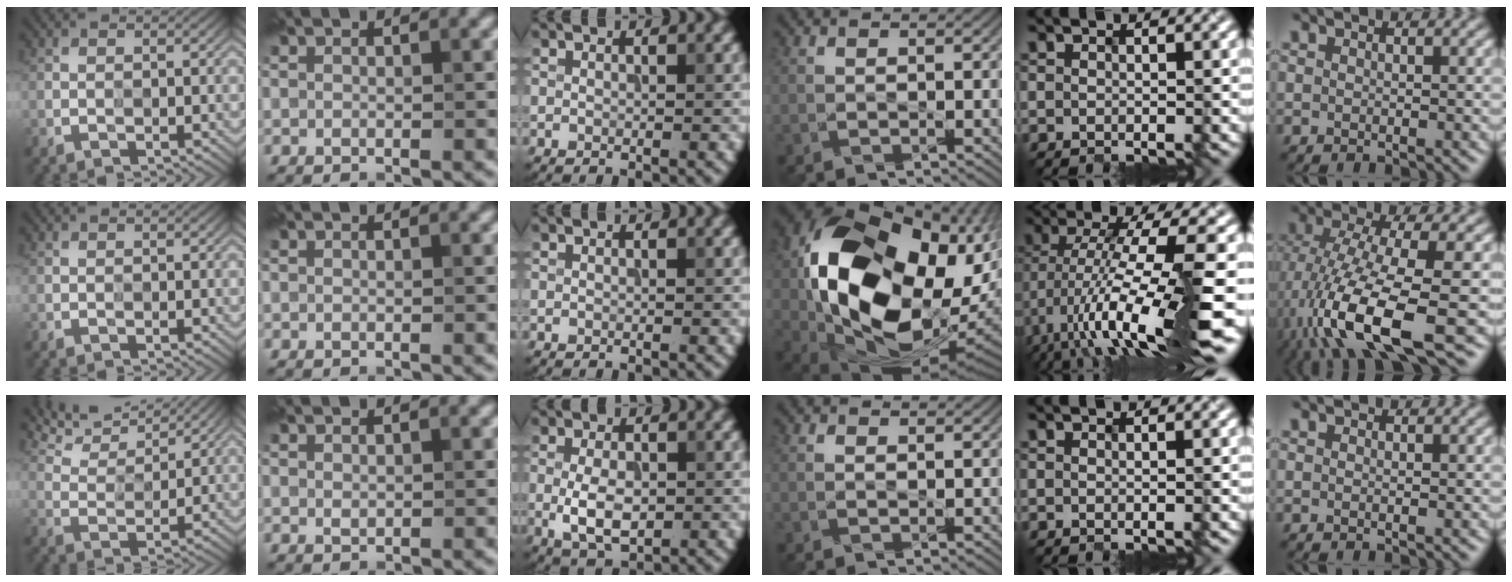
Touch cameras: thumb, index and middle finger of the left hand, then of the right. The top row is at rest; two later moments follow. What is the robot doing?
{"motion": "insert", "object": "drawer"}